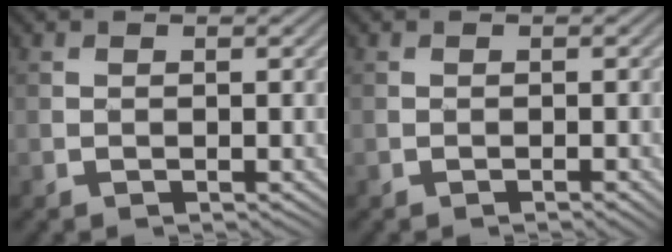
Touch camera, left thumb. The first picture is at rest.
{"total": 1.2, "force": [-0.7, 0.4, 0.9], "torque": [-0.011, -0.002, -0.008]}